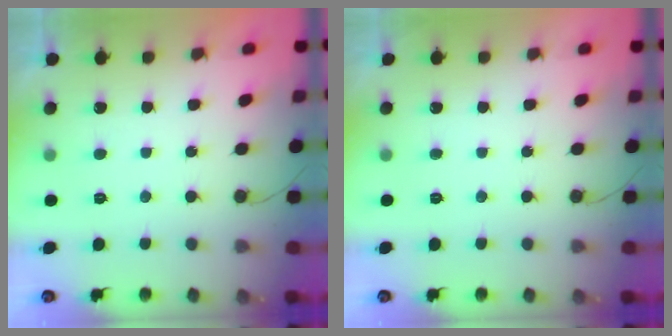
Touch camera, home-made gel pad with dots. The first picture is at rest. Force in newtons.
{"total": 0.0}